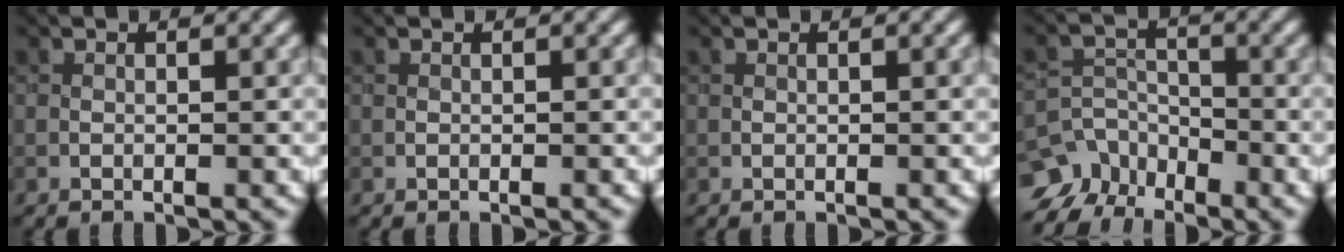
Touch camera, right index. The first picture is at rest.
{"total": 0.0}
{"total": 0.6, "force": [0.0, 0.1, 0.6], "torque": [-0.009, 0.000, 0.000]}
{"total": 8.8, "force": [-6.5, 5.6, 1.8], "torque": [-0.020, -0.022, -0.119]}